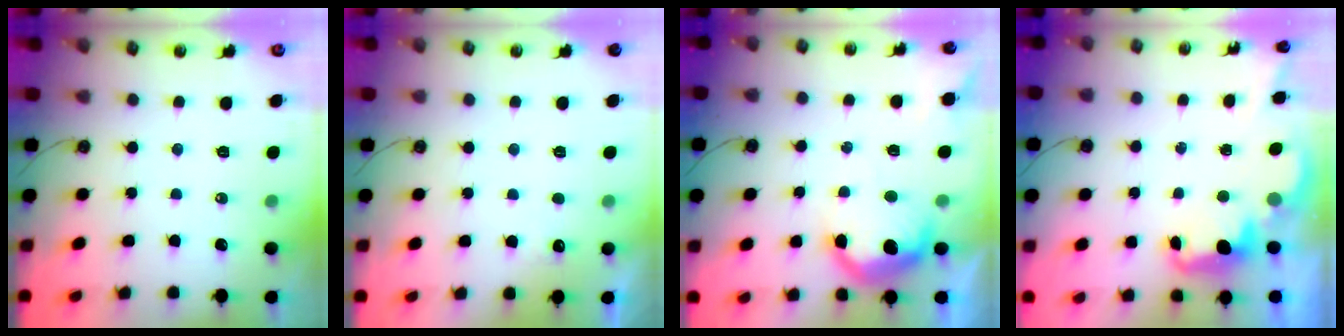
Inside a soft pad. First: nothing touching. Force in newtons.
{"total": 2.6, "press": 2.4, "slide": 1.0}
{"total": 15.1, "press": 15.1, "slide": 1.1}
{"total": 2.4, "press": 2.4, "slide": 0.6}